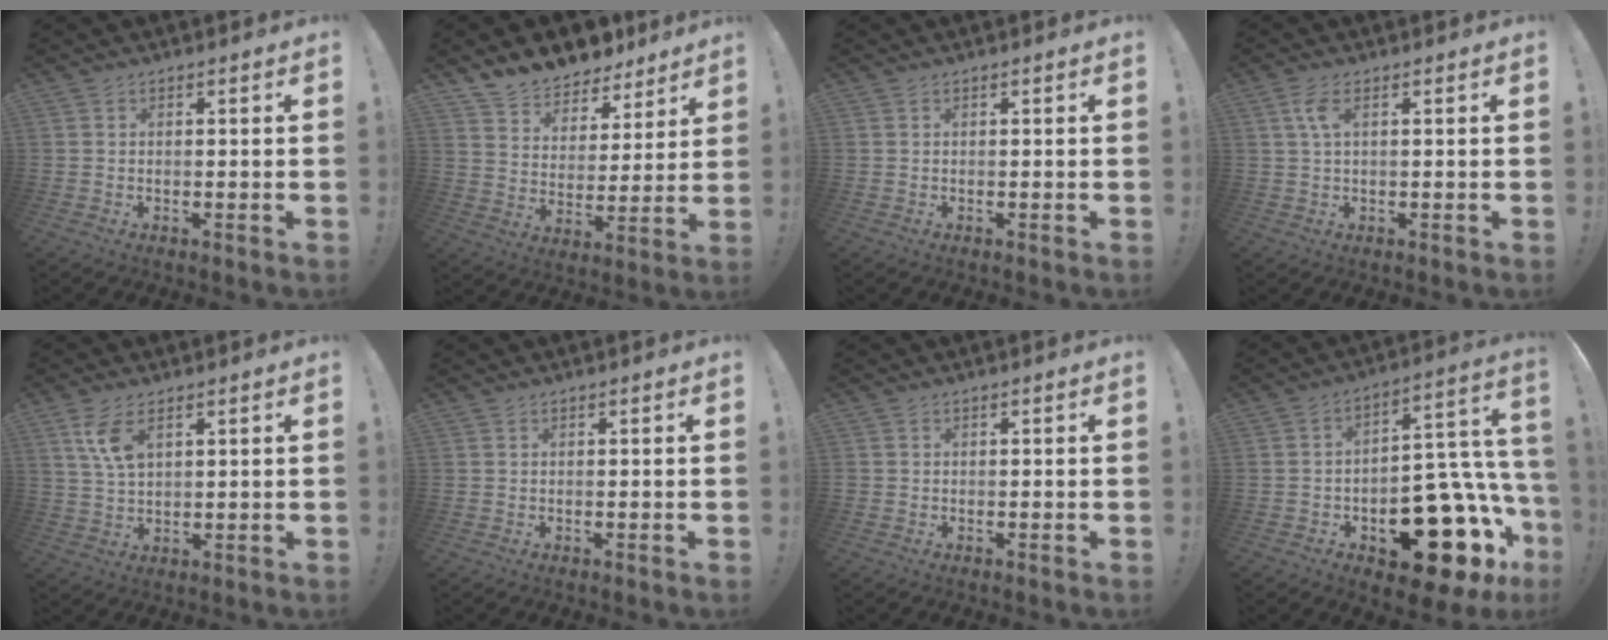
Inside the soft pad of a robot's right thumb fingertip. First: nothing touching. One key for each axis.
{"total": 9.6, "fx": 8.8, "fy": 4.0, "fz": 0.5, "tx": -0.027, "ty": -0.083, "tz": 0.166}
{"total": 0.0}
{"total": 3.9, "fx": 1.1, "fy": 1.4, "fz": 3.5, "tx": -0.074, "ty": 0.005, "tz": 0.021}
{"total": 7.4, "fx": 3.6, "fy": 3.5, "fz": 5.5, "tx": -0.106, "ty": -0.014, "tz": 0.064}
{"total": 0.0}
{"total": 0.6, "fx": -0.1, "fy": 0.6, "fz": 0.1, "tx": -0.004, "ty": 0.003, "tz": -0.001}
{"total": 23.5, "fx": -9.9, "fy": 13.1, "fz": 16.8, "tx": -0.186, "ty": 0.059, "tz": -0.142}